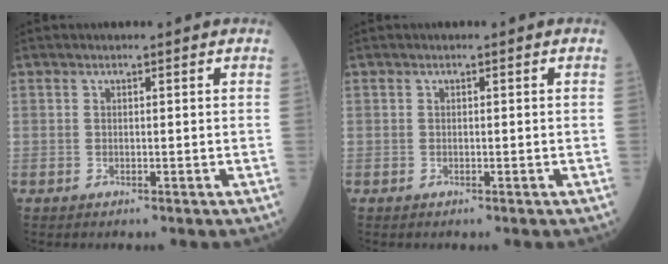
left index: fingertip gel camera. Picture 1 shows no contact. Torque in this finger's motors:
{"motor_torque": [0.00, 0.00, 0.00, 0.00]}